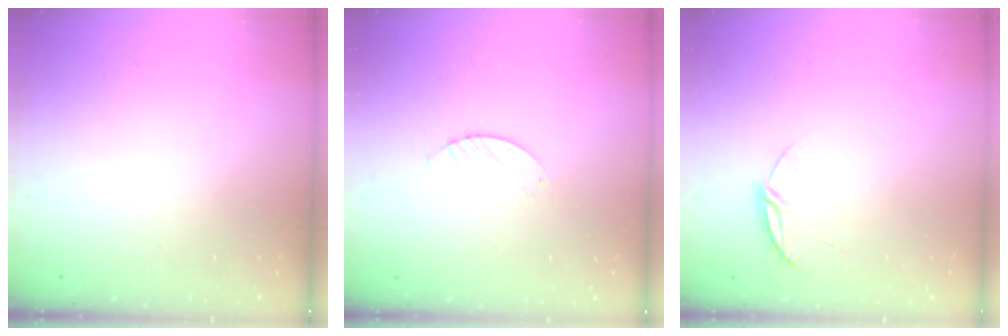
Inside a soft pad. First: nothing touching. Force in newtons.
{"total": 0.9, "press": 0.8, "slide": 0.2}
{"total": 5.6, "press": 5.5, "slide": 0.6}